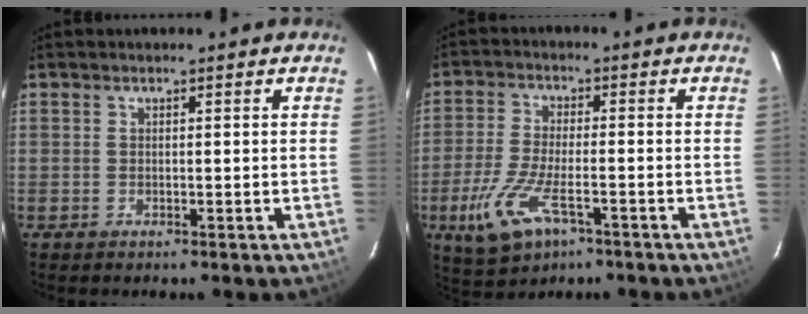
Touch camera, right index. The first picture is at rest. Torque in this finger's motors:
{"motor_torque": [1.05, -0.60, 0.39, 0.09]}